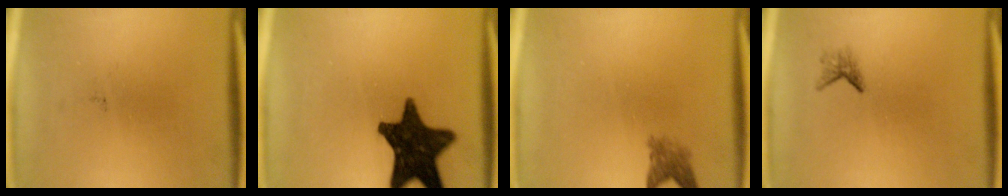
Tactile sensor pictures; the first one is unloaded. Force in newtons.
{"total": 15.6}
{"total": 2.4}
{"total": 1.2}